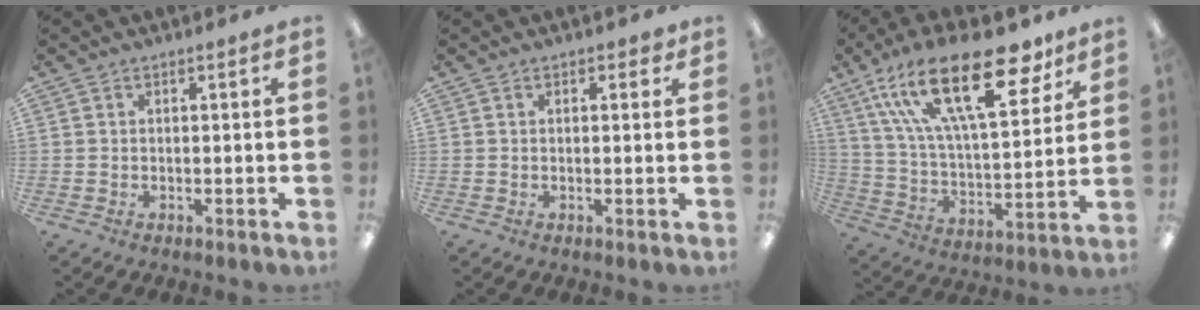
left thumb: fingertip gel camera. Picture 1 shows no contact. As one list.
[{"total": 1.3, "force": [0.7, 0.8, 0.7], "torque": [-0.008, 0.002, 0.009]}, {"total": 28.8, "force": [15.6, 12.3, 20.9], "torque": [-0.363, -0.069, 0.262]}]